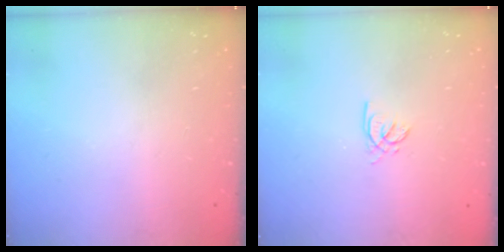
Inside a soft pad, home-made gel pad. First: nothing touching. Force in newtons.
{"total": 2.2, "press": 2.2, "slide": 0.2}